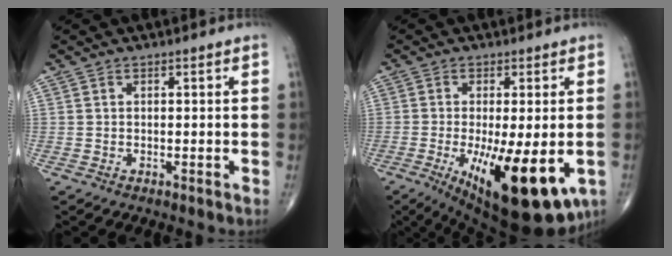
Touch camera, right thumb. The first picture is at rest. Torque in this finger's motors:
{"motor_torque": [2.54, 2.47, 1.36, -1.40, 0.50]}